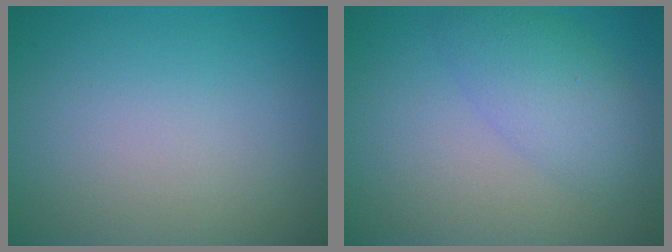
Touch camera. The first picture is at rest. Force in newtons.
{"total": 4.1, "press": 4.1, "slide": 0.2}